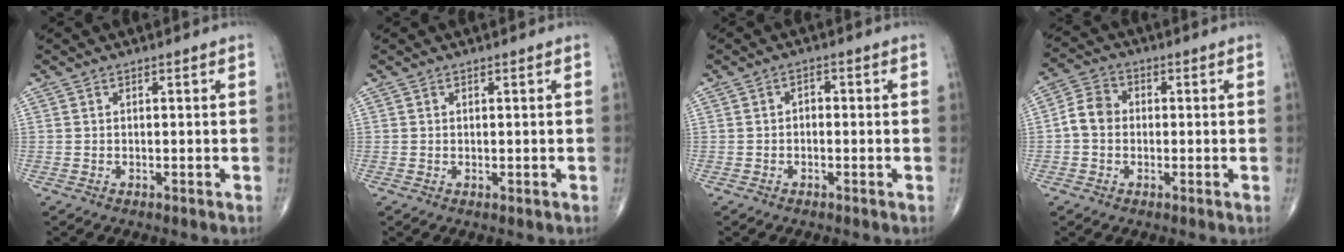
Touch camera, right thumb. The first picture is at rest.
{"total": 0.0}
{"total": 1.7, "force": [-0.3, 1.2, 1.1], "torque": [-0.010, 0.008, -0.010]}
{"total": 5.3, "force": [-0.4, 4.4, 3.0], "torque": [-0.047, 0.018, -0.018]}